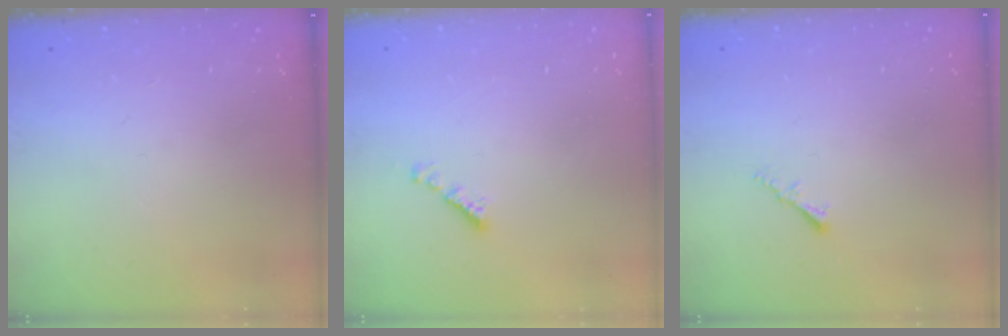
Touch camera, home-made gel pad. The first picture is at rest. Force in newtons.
{"total": 2.1, "press": 2.0, "slide": 0.7}
{"total": 1.5, "press": 1.5, "slide": 0.4}